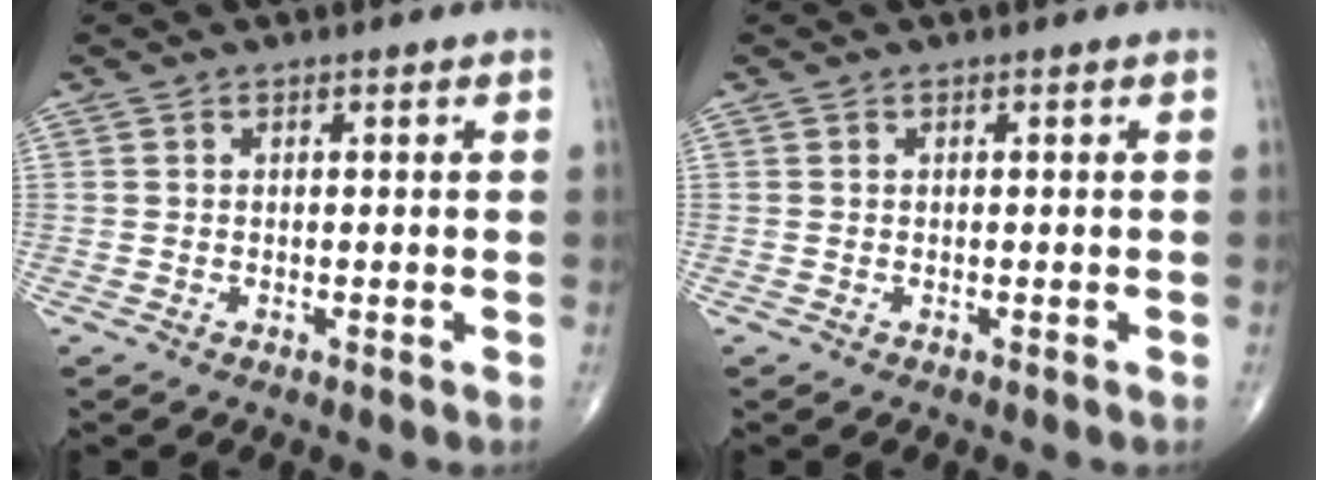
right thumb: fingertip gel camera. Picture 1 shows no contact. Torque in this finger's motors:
{"motor_torque": [-0.10, -0.01, -0.07, 0.06, 0.00]}